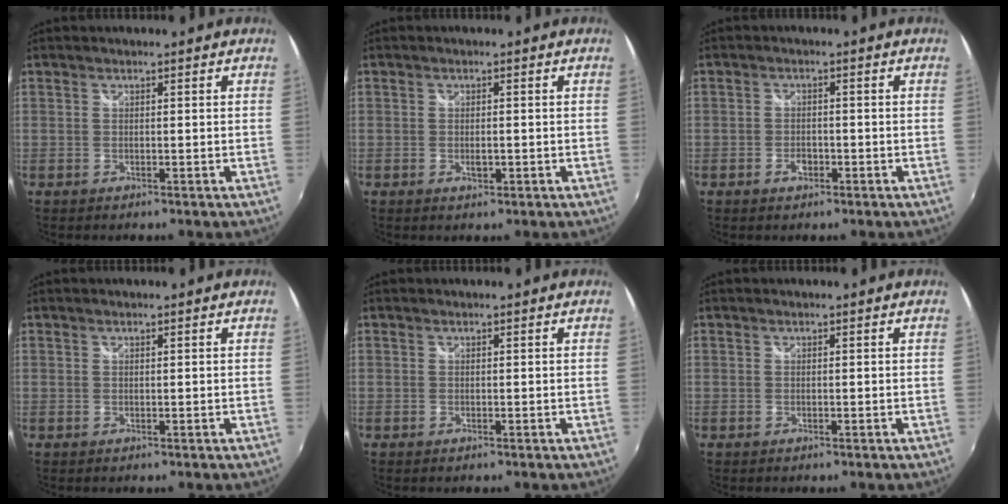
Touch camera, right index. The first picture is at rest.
{"total": 1.7, "force": [-0.5, 1.0, 1.3], "torque": [-0.023, -0.003, -0.007]}
{"total": 2.4, "force": [-1.3, 1.6, 1.1], "torque": [-0.022, 0.000, -0.022]}
{"total": 0.0}
{"total": 0.0}
{"total": 0.0}